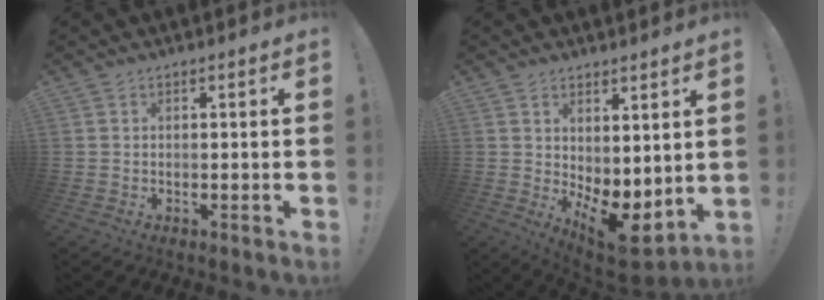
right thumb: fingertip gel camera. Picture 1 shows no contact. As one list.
[{"total": 8.4, "force": [-0.7, 4.5, 7.0], "torque": [-0.056, -0.017, -0.001]}]